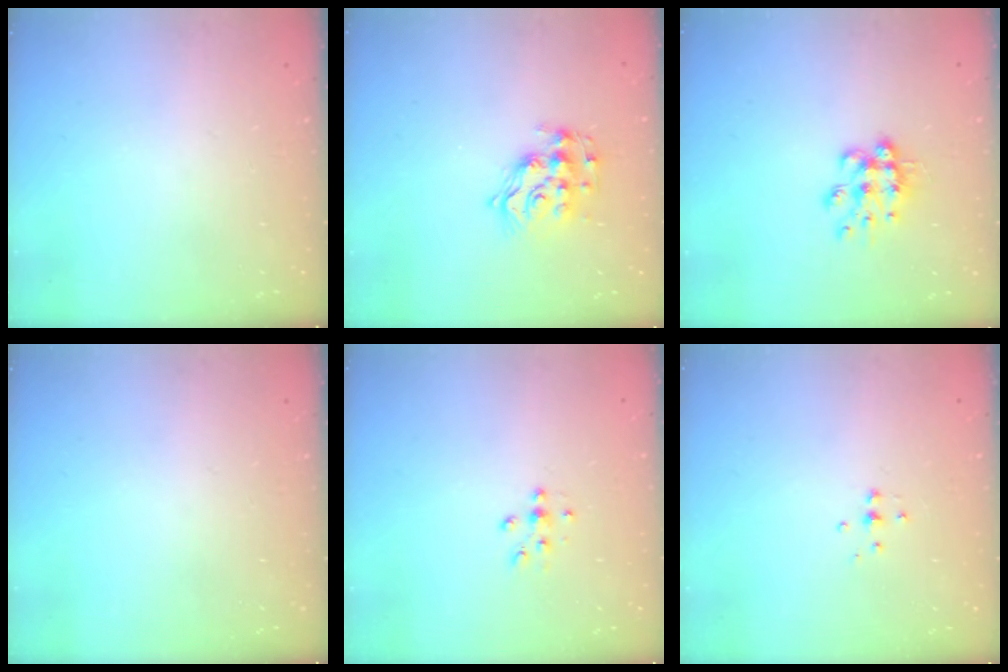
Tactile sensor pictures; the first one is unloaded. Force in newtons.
{"total": 12.2, "press": 12.2, "slide": 0.7}
{"total": 9.3, "press": 9.3, "slide": 0.6}
{"total": 0.0}
{"total": 5.8, "press": 5.6, "slide": 1.5}
{"total": 3.9, "press": 3.9, "slide": 0.6}